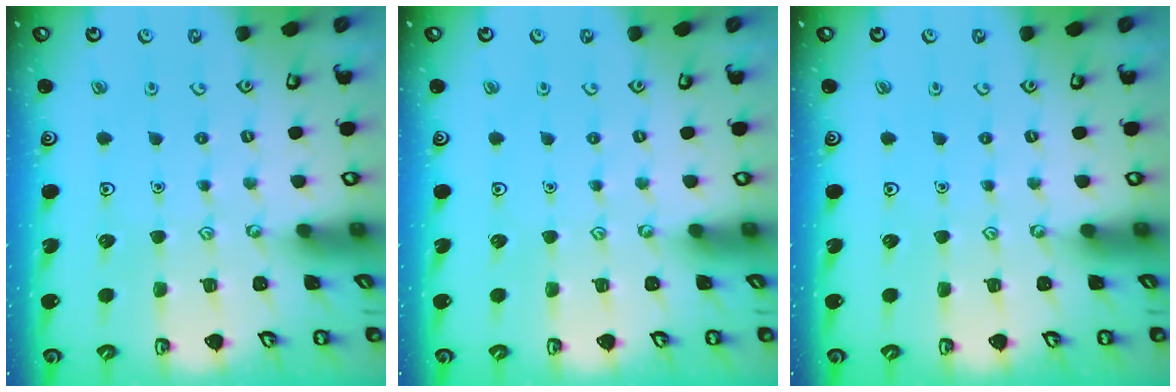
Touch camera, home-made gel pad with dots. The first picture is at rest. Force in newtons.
{"total": 0.0}
{"total": 0.0}